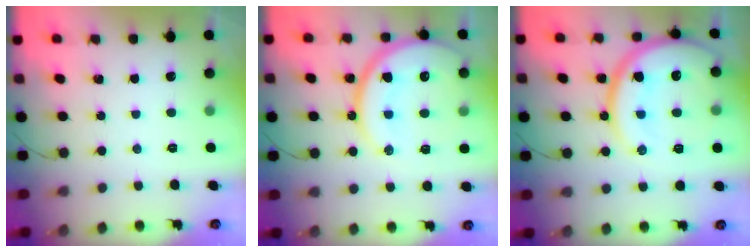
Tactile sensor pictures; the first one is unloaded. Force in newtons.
{"total": 19.4, "press": 19.4, "slide": 1.4}
{"total": 20.5, "press": 20.4, "slide": 2.1}